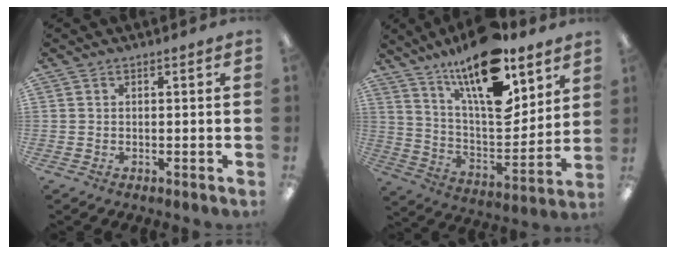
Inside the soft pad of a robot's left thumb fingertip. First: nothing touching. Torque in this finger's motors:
{"motor_torque": [2.28, 2.73, 1.37, -1.40, 0.46]}